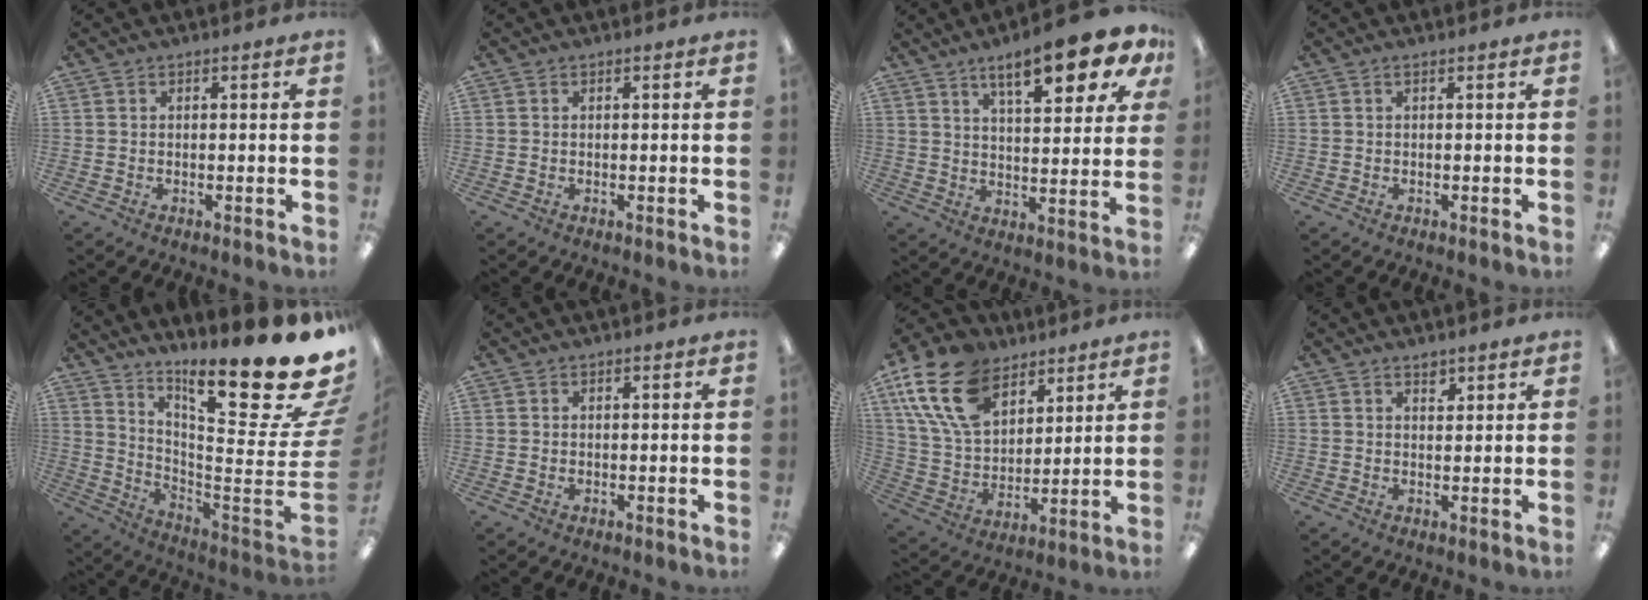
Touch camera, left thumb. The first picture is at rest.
{"total": 0.0}
{"total": 14.0, "force": [8.9, 4.5, 9.9], "torque": [-0.146, -0.040, 0.143]}
{"total": 0.0}
{"total": 22.3, "force": [16.8, 2.7, 14.4], "torque": [-0.205, -0.137, 0.262]}
{"total": 0.6, "force": [0.0, 0.5, 0.1], "torque": [-0.003, 0.004, -0.001]}
{"total": 19.6, "force": [11.0, 12.4, 10.5], "torque": [-0.225, -0.034, 0.206]}
{"total": 1.9, "force": [1.6, 0.9, 0.5], "torque": [0.005, -0.008, 0.027]}